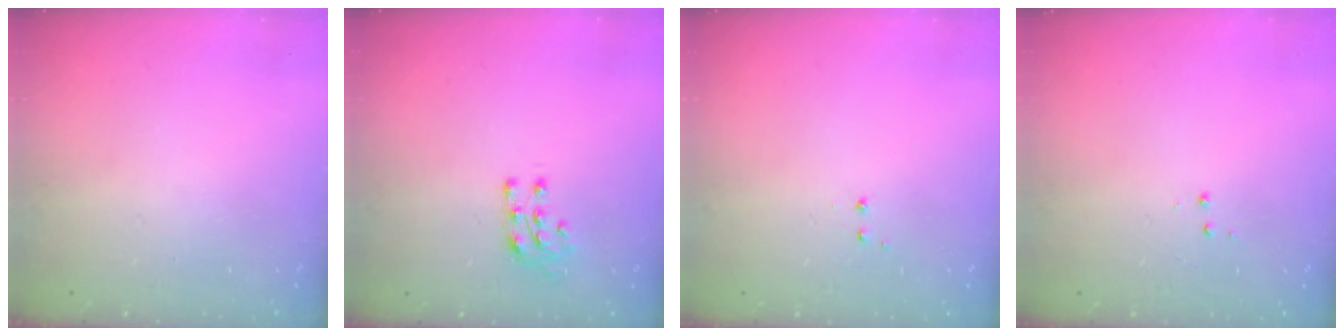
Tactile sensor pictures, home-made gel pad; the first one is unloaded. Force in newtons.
{"total": 7.2, "press": 7.2, "slide": 0.7}
{"total": 1.2, "press": 1.1, "slide": 0.6}
{"total": 3.6, "press": 3.6, "slide": 0.5}